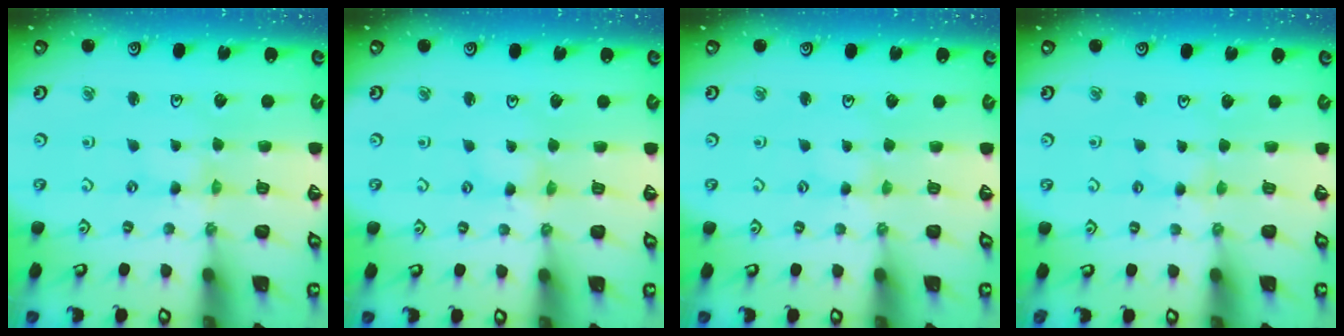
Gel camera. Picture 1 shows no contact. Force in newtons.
{"total": 2.4, "press": 2.3, "slide": 0.4}
{"total": 1.8, "press": 1.8, "slide": 0.2}
{"total": 2.3, "press": 2.3, "slide": 0.4}